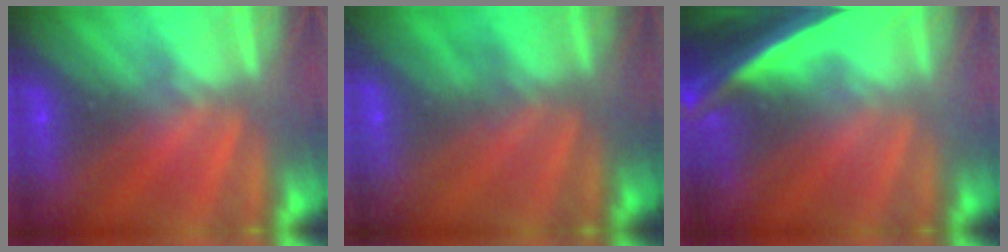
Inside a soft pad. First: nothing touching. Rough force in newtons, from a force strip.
{"total": 1.9}
{"total": 5.6}